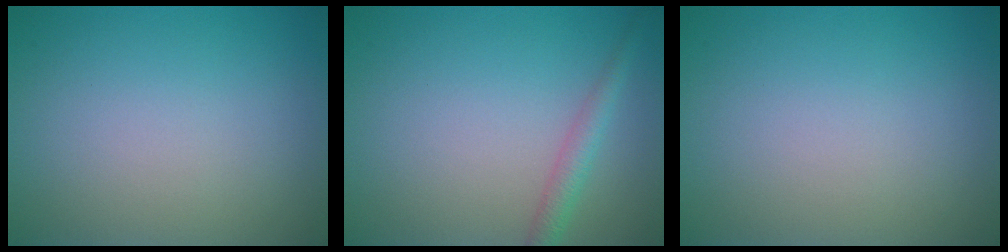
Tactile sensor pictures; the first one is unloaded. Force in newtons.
{"total": 2.0, "press": 2.0, "slide": 0.1}
{"total": 0.0}